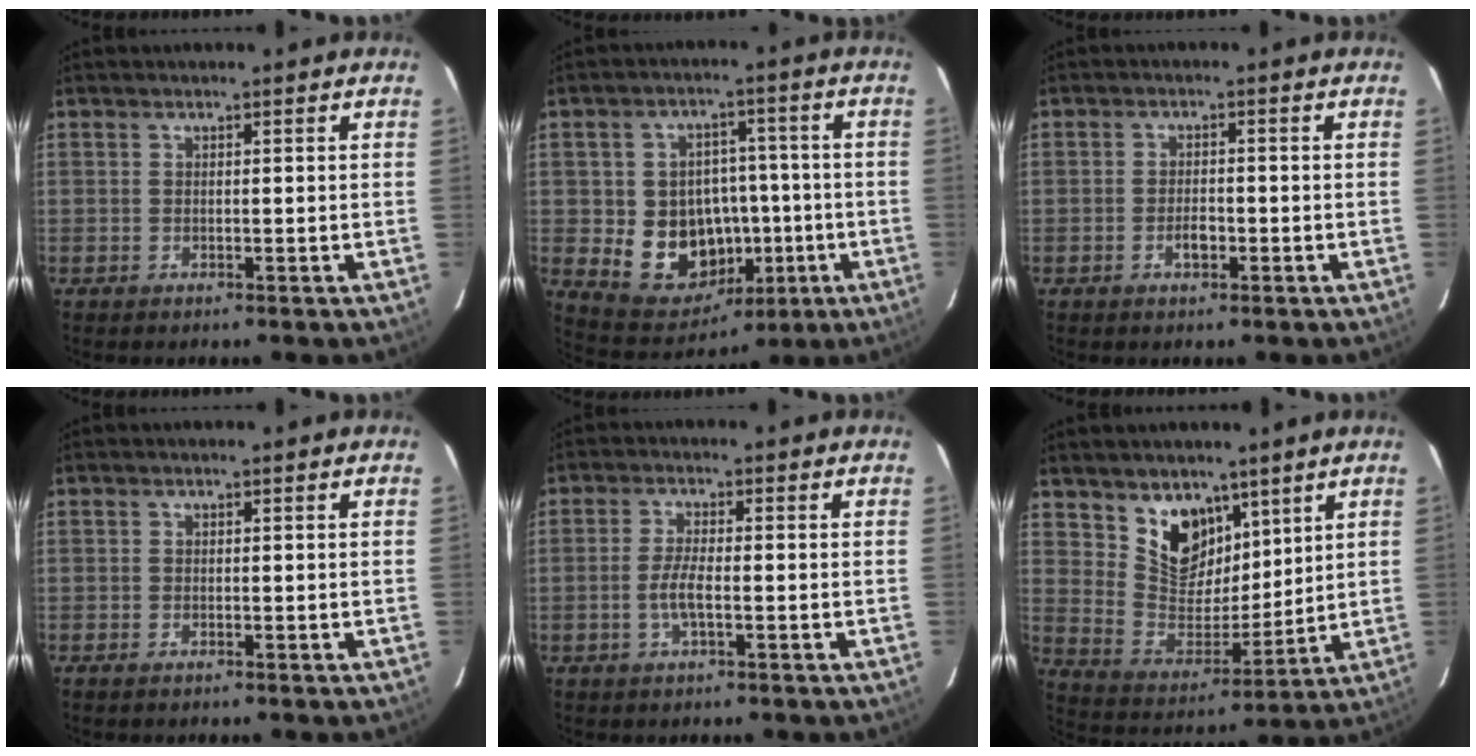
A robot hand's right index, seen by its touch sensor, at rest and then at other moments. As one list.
[{"total": 14.2, "force": [-2.8, 12.0, 6.9], "torque": [-0.148, 0.017, -0.019]}, {"total": 2.8, "force": [-1.3, 1.6, 1.9], "torque": [-0.036, 0.001, -0.023]}, {"total": 0.7, "force": [-0.5, 0.3, 0.3], "torque": [-0.006, -0.002, -0.012]}, {"total": 3.9, "force": [-1.3, 0.8, 3.6], "torque": [-0.076, -0.001, -0.027]}, {"total": 11.5, "force": [7.3, 7.3, 4.8], "torque": [-0.087, -0.011, 0.147]}]